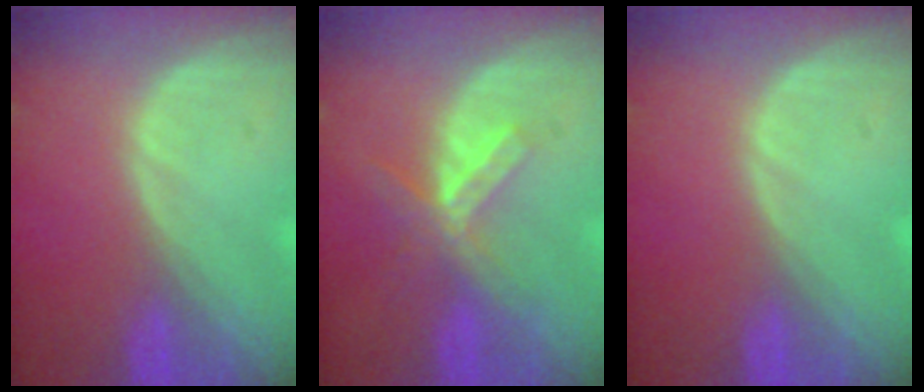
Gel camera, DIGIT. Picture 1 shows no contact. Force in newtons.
{"total": 5.1, "press": 5.1, "slide": 0.3}
{"total": 0.0}